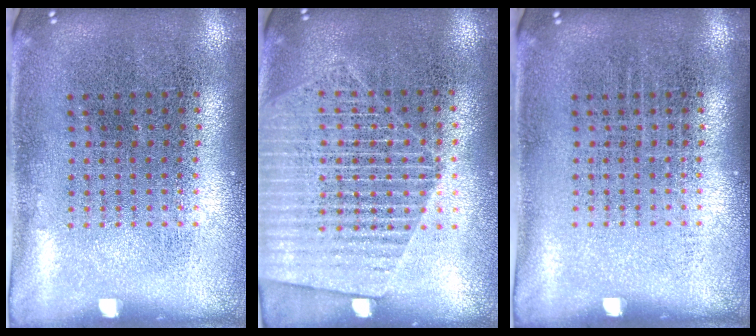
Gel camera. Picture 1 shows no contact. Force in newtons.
{"total": 1.8, "press": 1.6, "slide": 0.9}
{"total": 0.0}